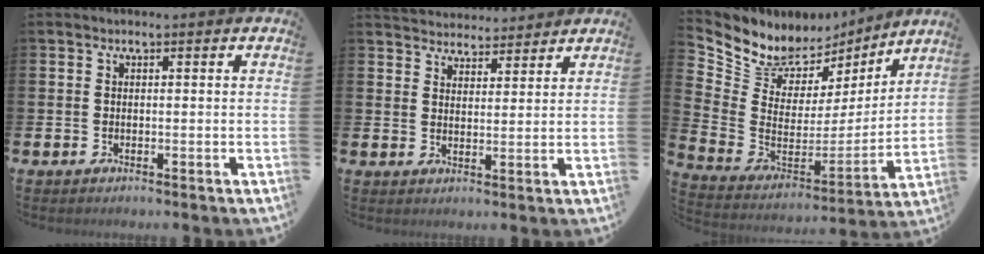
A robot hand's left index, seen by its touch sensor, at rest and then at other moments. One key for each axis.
{"total": 4.1, "fx": 4.0, "fy": 0.8, "fz": -0.4, "tx": -0.004, "ty": -0.025, "tz": 0.072}
{"total": 7.2, "fx": 6.0, "fy": 4.0, "fz": 0.4, "tx": -0.064, "ty": -0.046, "tz": 0.109}